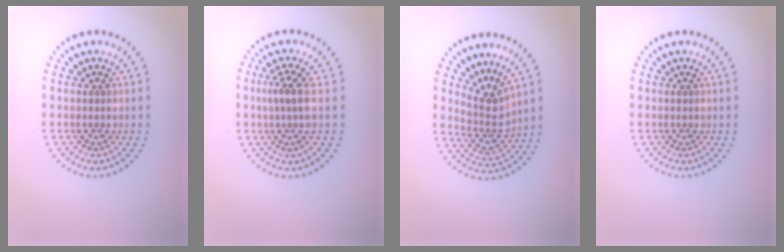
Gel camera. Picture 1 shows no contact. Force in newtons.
{"total": 2.7, "press": 2.0, "slide": 1.7}
{"total": 3.0, "press": 2.2, "slide": 2.1}
{"total": 0.0}